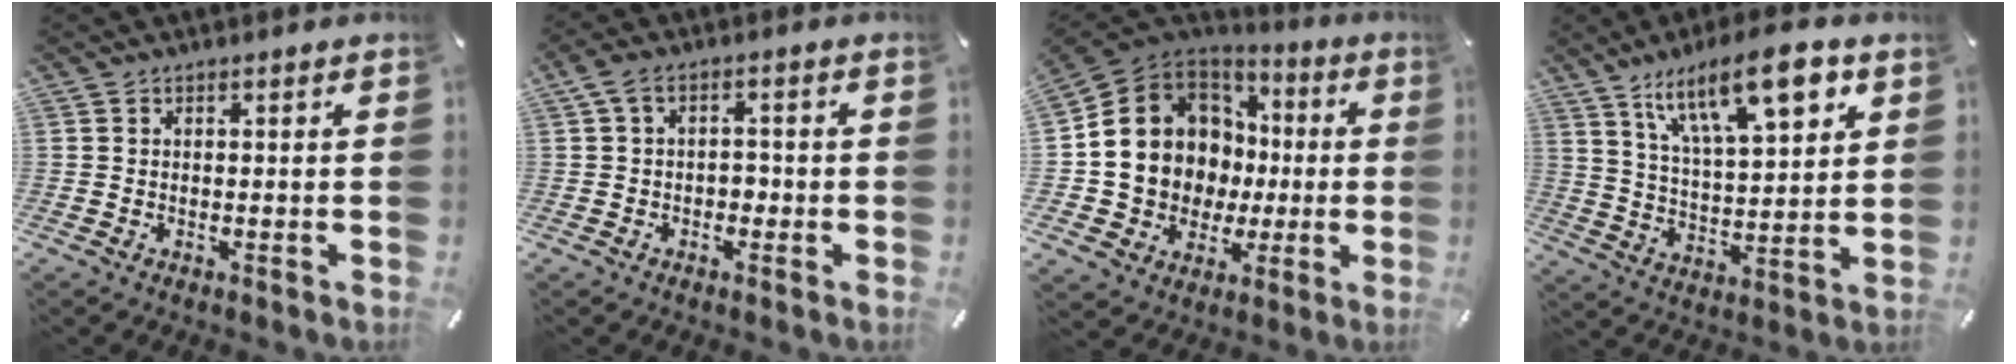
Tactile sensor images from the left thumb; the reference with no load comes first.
{"total": 4.1, "force": [-0.6, 3.1, 2.7], "torque": [-0.051, 0.016, -0.014]}
{"total": 14.3, "force": [0.9, 13.4, 4.8], "torque": [-0.111, -0.022, 0.041]}
{"total": 17.5, "force": [10.4, 6.8, 12.4], "torque": [-0.193, -0.040, 0.169]}